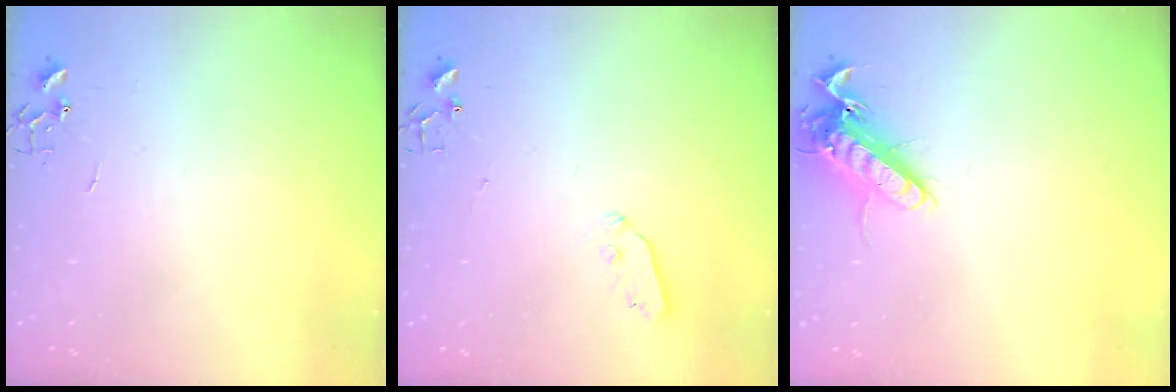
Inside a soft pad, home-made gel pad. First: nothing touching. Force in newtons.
{"total": 3.3, "press": 3.3, "slide": 0.4}
{"total": 13.5, "press": 13.5, "slide": 1.2}